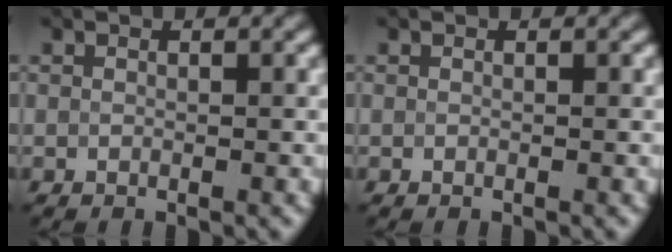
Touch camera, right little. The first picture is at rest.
{"total": 0.0}